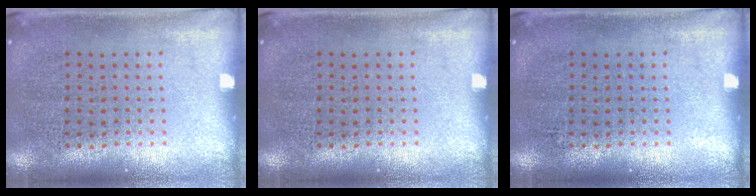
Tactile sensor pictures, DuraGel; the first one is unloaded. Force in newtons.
{"total": 0.0}
{"total": 0.0}